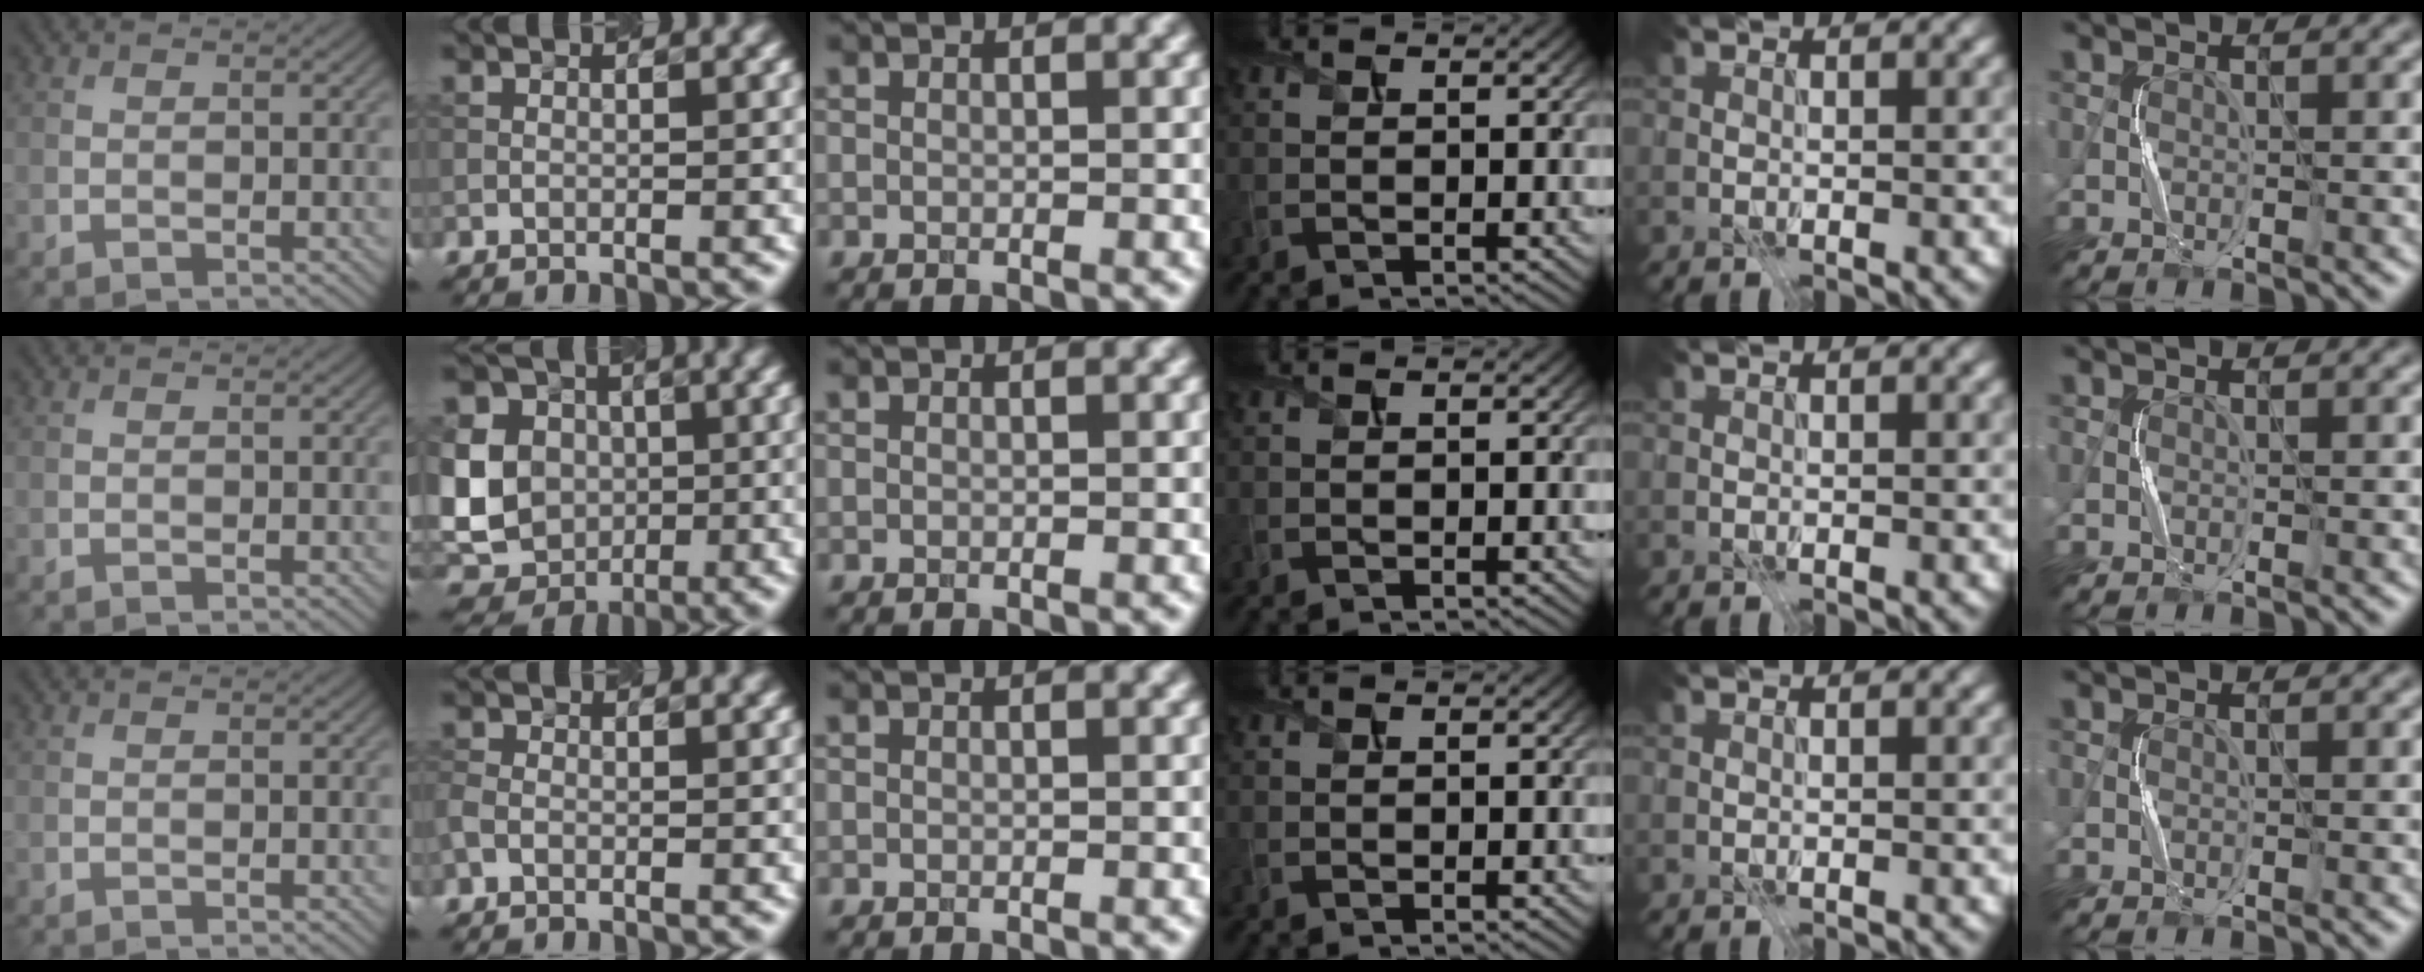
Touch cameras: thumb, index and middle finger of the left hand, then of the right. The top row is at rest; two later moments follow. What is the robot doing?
{"motion": "press", "object": "toy piano key"}